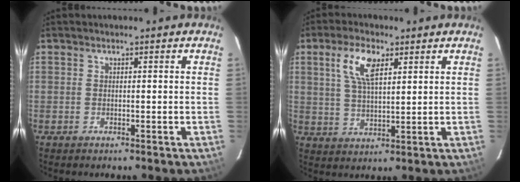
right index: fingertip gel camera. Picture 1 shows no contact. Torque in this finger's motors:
{"motor_torque": [0.23, 0.10, 0.24, 0.13]}